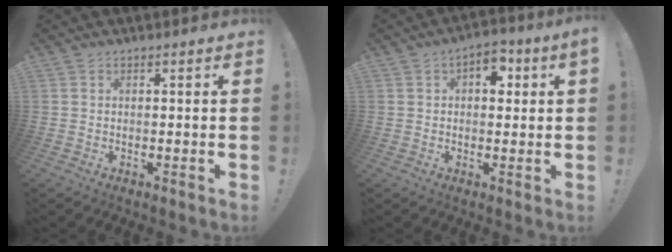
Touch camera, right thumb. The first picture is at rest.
{"total": 5.9, "force": [1.4, 3.5, 4.5], "torque": [-0.048, -0.002, 0.019]}